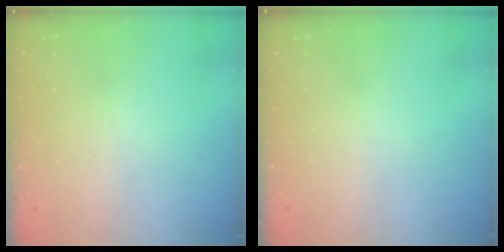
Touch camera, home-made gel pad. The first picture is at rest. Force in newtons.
{"total": 0.0}